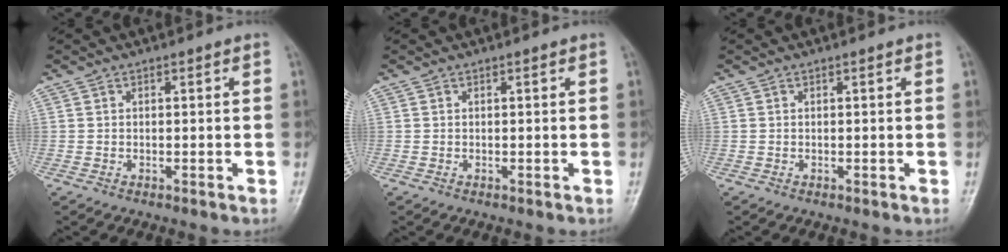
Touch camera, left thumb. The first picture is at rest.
{"total": 0.0}
{"total": 0.0}